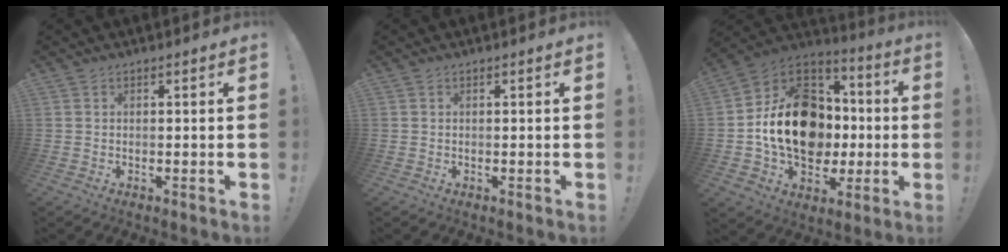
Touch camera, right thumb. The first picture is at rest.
{"total": 0.0}
{"total": 22.5, "force": [-1.3, 17.1, 14.6], "torque": [-0.224, 0.029, -0.001]}